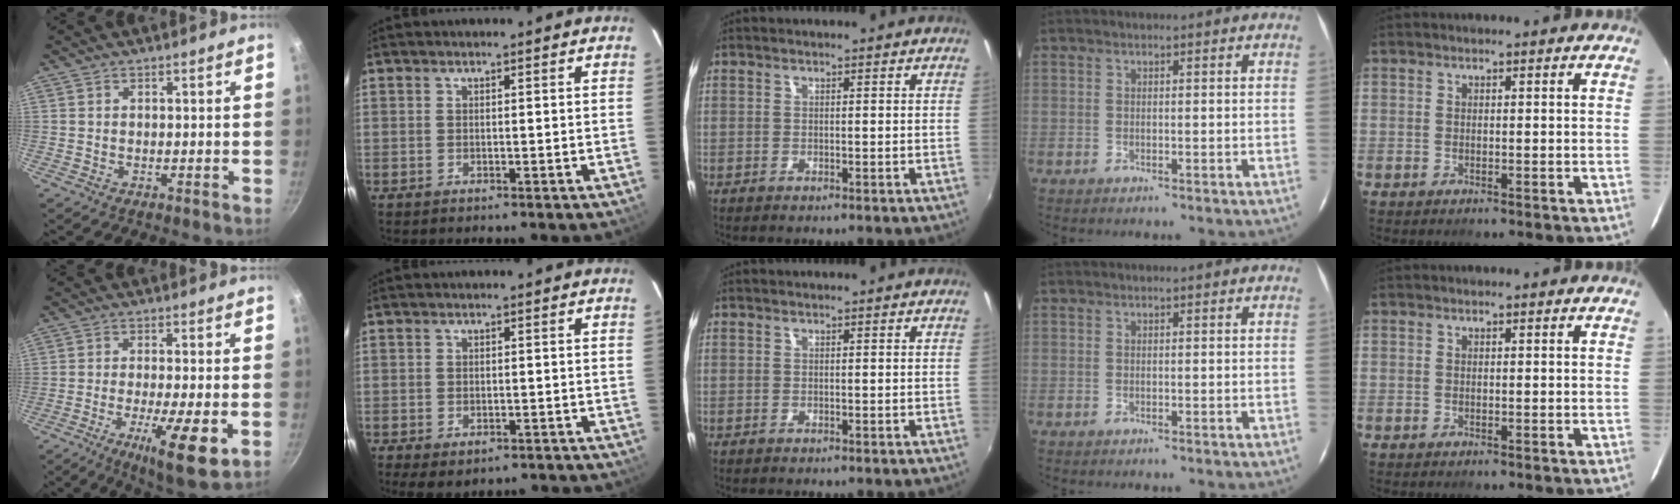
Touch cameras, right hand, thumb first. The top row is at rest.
{"thumb": {"total": 11.6, "force": [-3.8, 2.4, 10.7], "torque": [-0.178, -0.002, -0.058]}, "index": {"total": 5.9, "force": [-4.1, 2.9, 3.0], "torque": [-0.057, -0.016, -0.050]}}